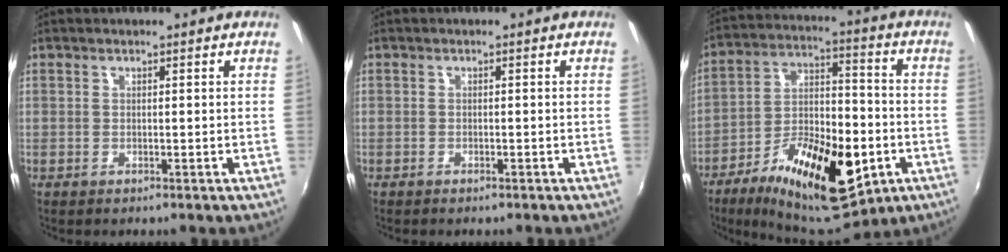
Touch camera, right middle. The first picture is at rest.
{"total": 0.9, "force": [-0.8, 0.3, 0.4], "torque": [-0.010, 0.001, -0.013]}
{"total": 23.8, "force": [-10.8, 10.5, 18.4], "torque": [-0.329, -0.016, -0.160]}